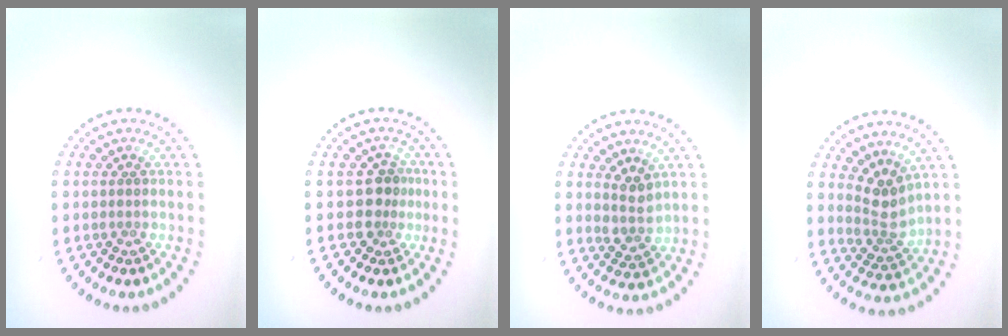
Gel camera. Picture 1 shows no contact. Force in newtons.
{"total": 2.3, "press": 1.9, "slide": 1.4}
{"total": 2.2, "press": 1.9, "slide": 1.1}
{"total": 2.9, "press": 2.2, "slide": 1.9}